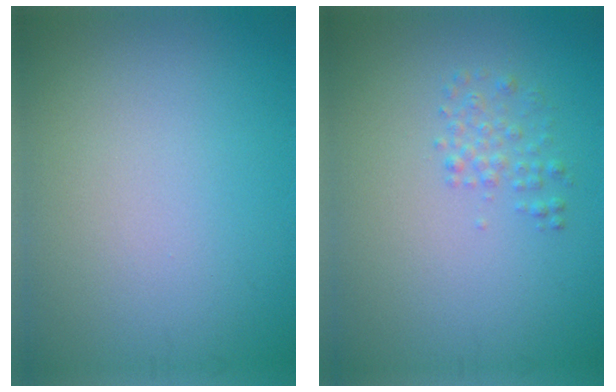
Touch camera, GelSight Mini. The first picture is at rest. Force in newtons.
{"total": 1.5, "press": 1.5, "slide": 0.1}